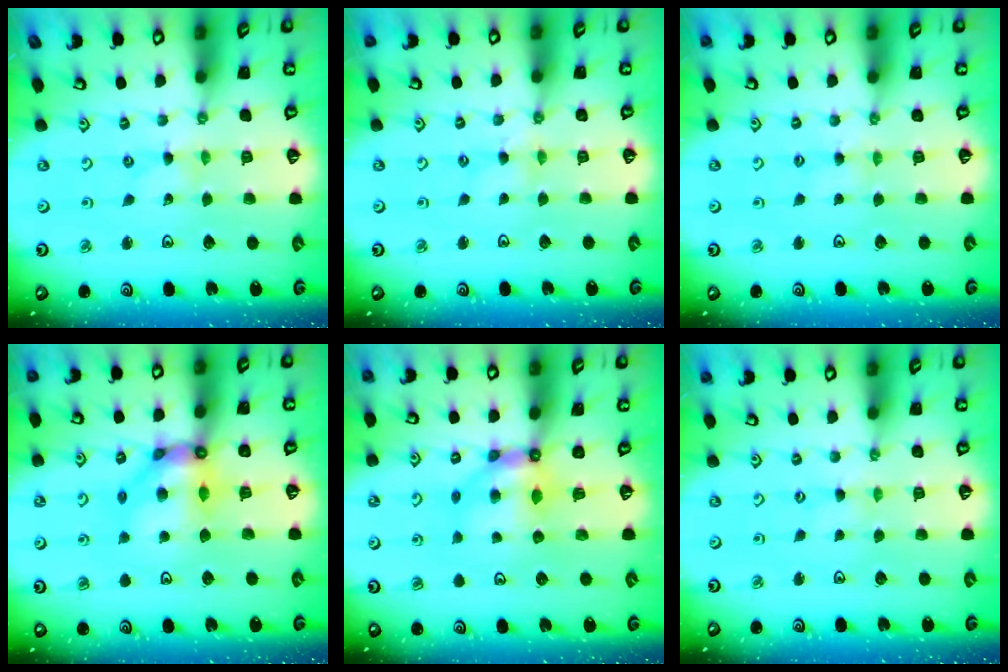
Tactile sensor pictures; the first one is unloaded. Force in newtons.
{"total": 0.7, "press": 0.7, "slide": 0.2}
{"total": 2.9, "press": 2.9, "slide": 0.3}
{"total": 10.7, "press": 10.6, "slide": 1.5}
{"total": 6.9, "press": 6.9, "slide": 0.2}
{"total": 0.0}